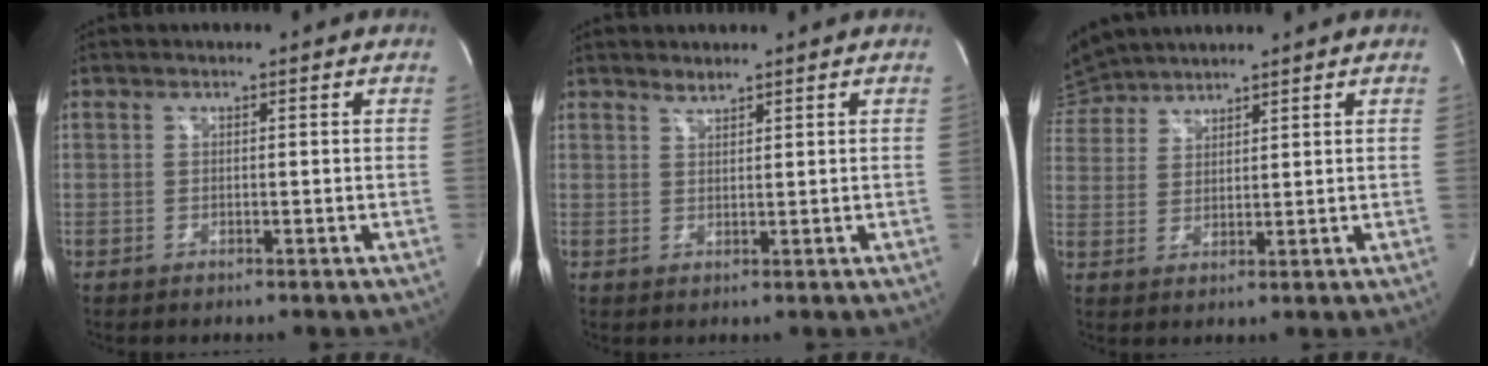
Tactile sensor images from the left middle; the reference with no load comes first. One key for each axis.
{"total": 1.3, "fx": 1.3, "fy": 0.0, "fz": 0.3, "tx": -0.007, "ty": 0.000, "tz": 0.028}
{"total": 6.5, "fx": 6.4, "fy": 0.9, "fz": 0.7, "tx": -0.029, "ty": 0.027, "tz": 0.130}